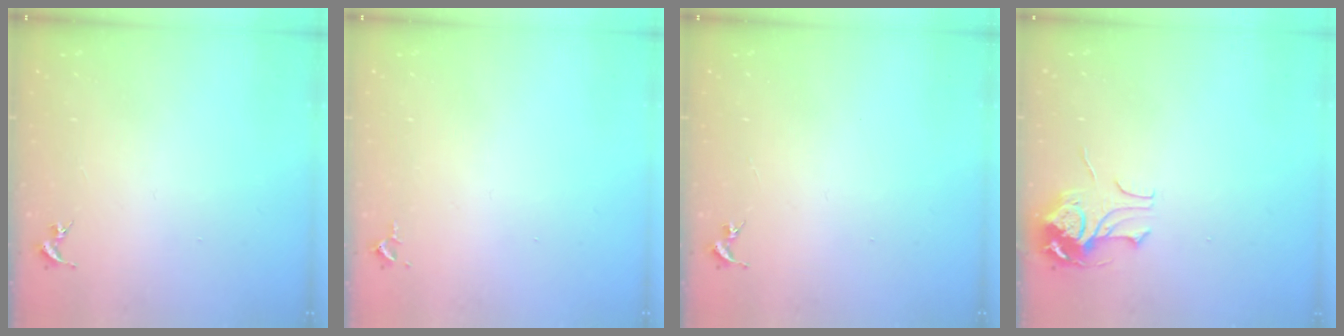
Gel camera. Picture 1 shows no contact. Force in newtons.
{"total": 2.6, "press": 2.6, "slide": 0.4}
{"total": 0.0}
{"total": 8.3, "press": 8.3, "slide": 0.8}